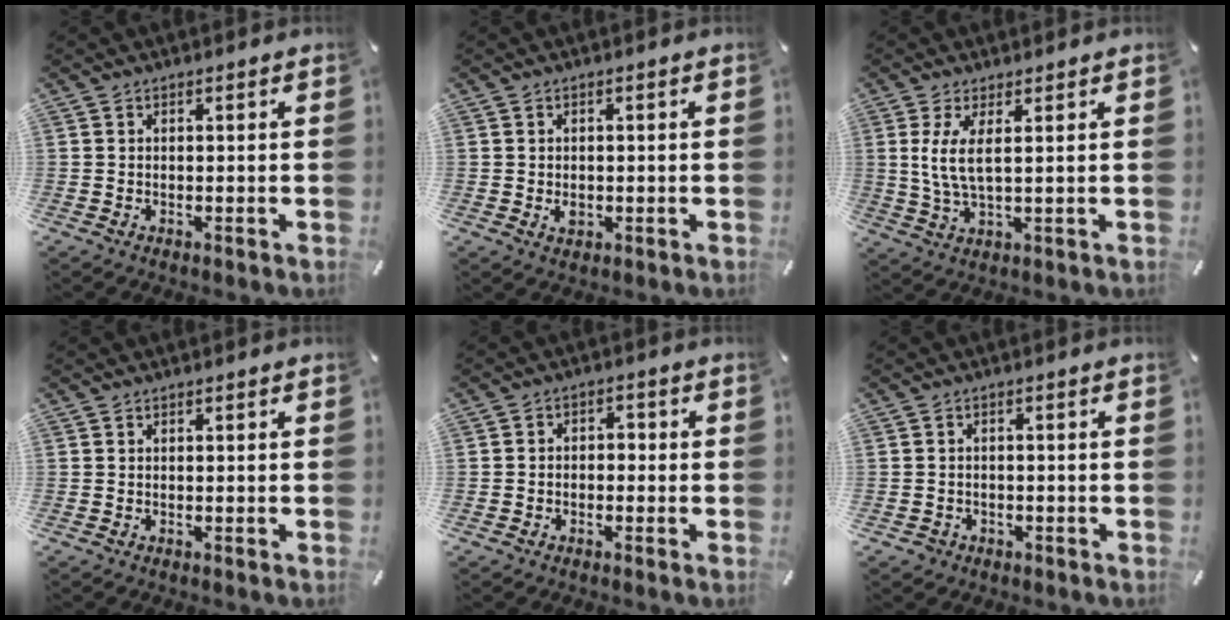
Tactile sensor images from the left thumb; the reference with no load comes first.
{"total": 2.3, "force": [-0.4, 1.7, 1.5], "torque": [-0.028, 0.003, -0.007]}
{"total": 6.7, "force": [1.9, 2.0, 6.1], "torque": [-0.141, -0.008, 0.029]}
{"total": 0.0}
{"total": 2.8, "force": [-1.9, 1.9, 0.9], "torque": [-0.015, 0.014, -0.039]}
{"total": 2.3, "force": [-1.2, 1.9, 0.6], "torque": [-0.012, 0.008, -0.027]}